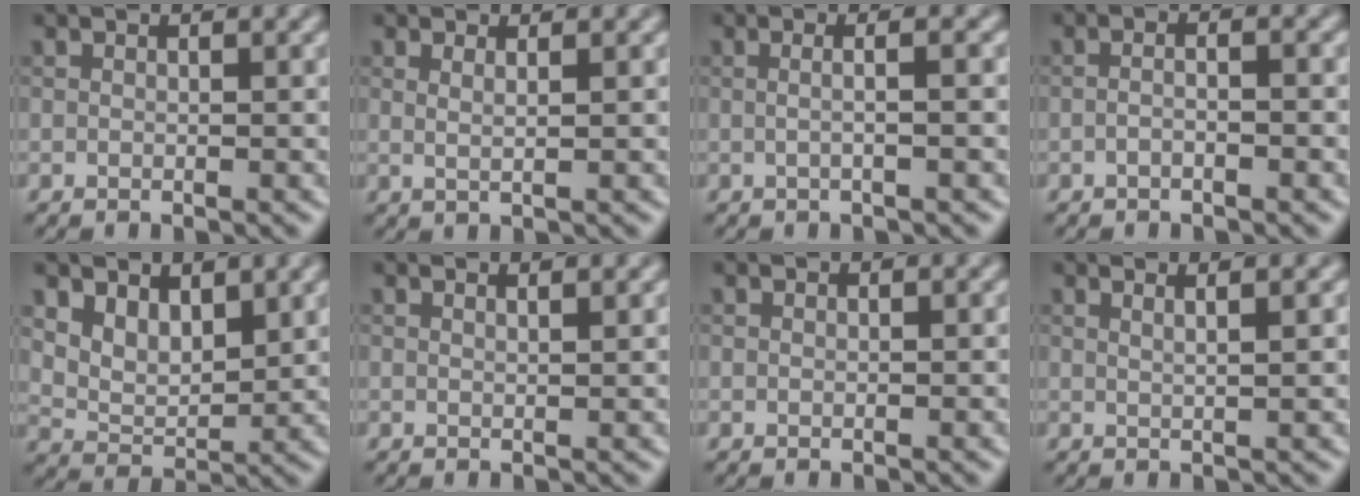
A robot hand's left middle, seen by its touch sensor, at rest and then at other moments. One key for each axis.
{"total": 1.4, "fx": 0.6, "fy": 0.5, "fz": 1.2, "tx": -0.014, "ty": -0.003, "tz": 0.003}
{"total": 3.5, "fx": 0.6, "fy": 1.6, "fz": 3.0, "tx": -0.012, "ty": 0.011, "tz": -0.021}
{"total": 1.7, "fx": -0.6, "fy": 0.5, "fz": 1.5, "tx": -0.016, "ty": -0.003, "tz": -0.021}
{"total": 3.8, "fx": 2.4, "fy": 2.2, "fz": 2.0, "tx": -0.043, "ty": -0.013, "tz": 0.044}
{"total": 1.9, "fx": 1.2, "fy": 0.7, "fz": 1.2, "tx": -0.005, "ty": 0.004, "tz": 0.000}
{"total": 0.0}
{"total": 2.7, "fx": 1.4, "fy": 1.1, "fz": 2.1, "tx": -0.010, "ty": 0.008, "tz": -0.008}